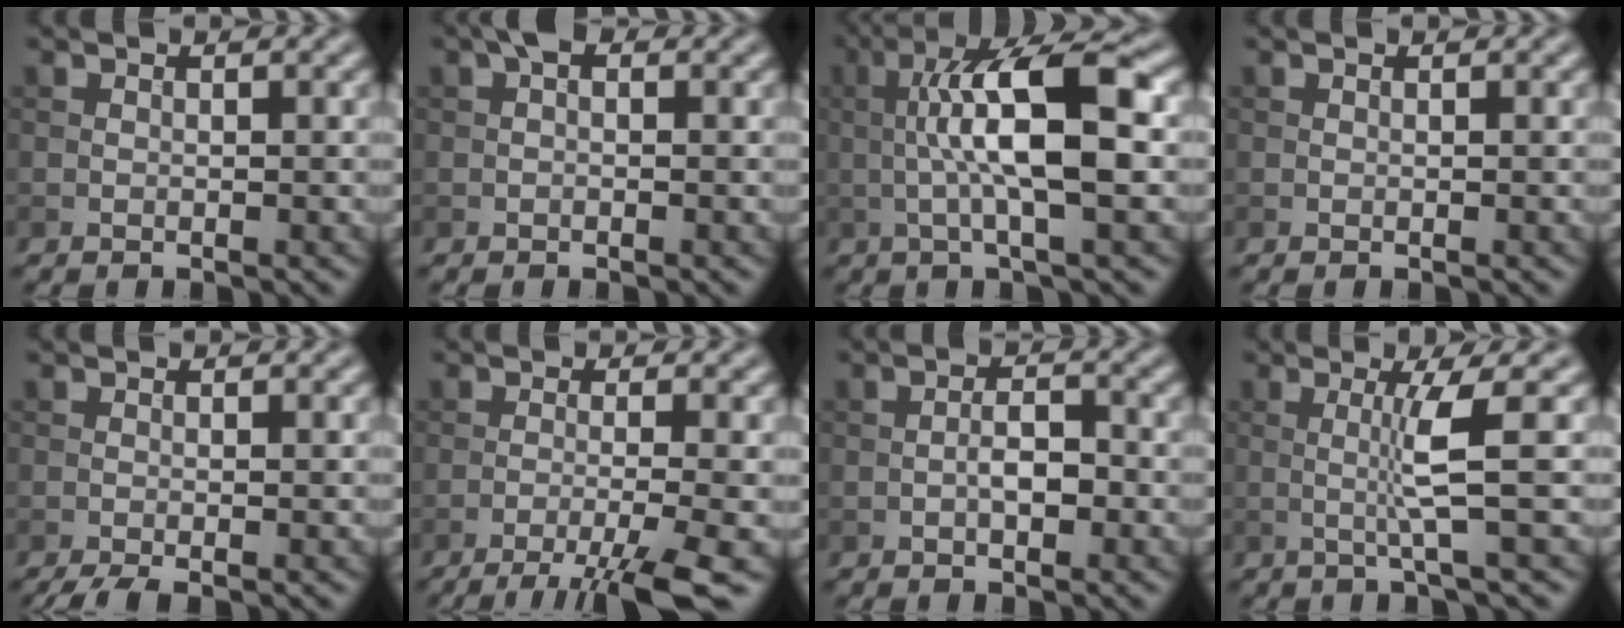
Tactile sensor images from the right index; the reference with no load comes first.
{"total": 1.1, "force": [0.2, 0.6, 0.9], "torque": [-0.013, 0.006, -0.002]}
{"total": 9.2, "force": [0.5, 2.3, 8.9], "torque": [-0.148, 0.012, 0.006]}
{"total": 0.0}
{"total": 2.2, "force": [-1.5, 0.4, 1.5], "torque": [-0.027, -0.006, -0.032]}
{"total": 6.2, "force": [-3.5, 0.8, 5.0], "torque": [-0.069, -0.001, -0.069]}
{"total": 2.2, "force": [-0.7, 1.0, 1.9], "torque": [-0.033, 0.004, -0.016]}
{"total": 3.6, "force": [0.2, 0.1, 3.6], "torque": [-0.071, -0.002, 0.002]}